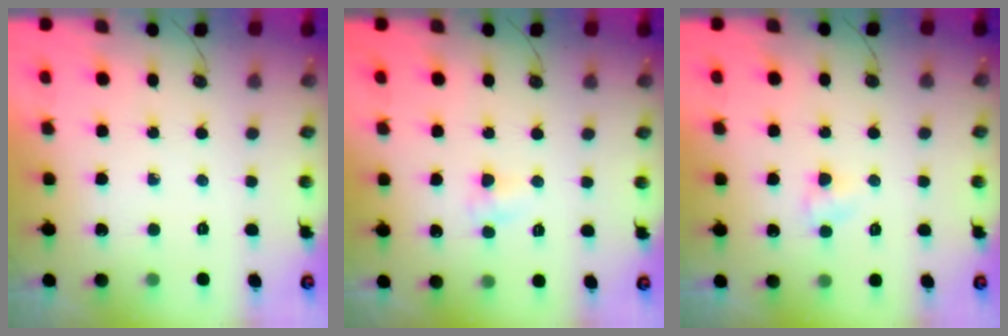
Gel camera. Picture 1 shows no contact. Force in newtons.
{"total": 3.2, "press": 3.2, "slide": 0.3}
{"total": 2.8, "press": 2.8, "slide": 0.3}